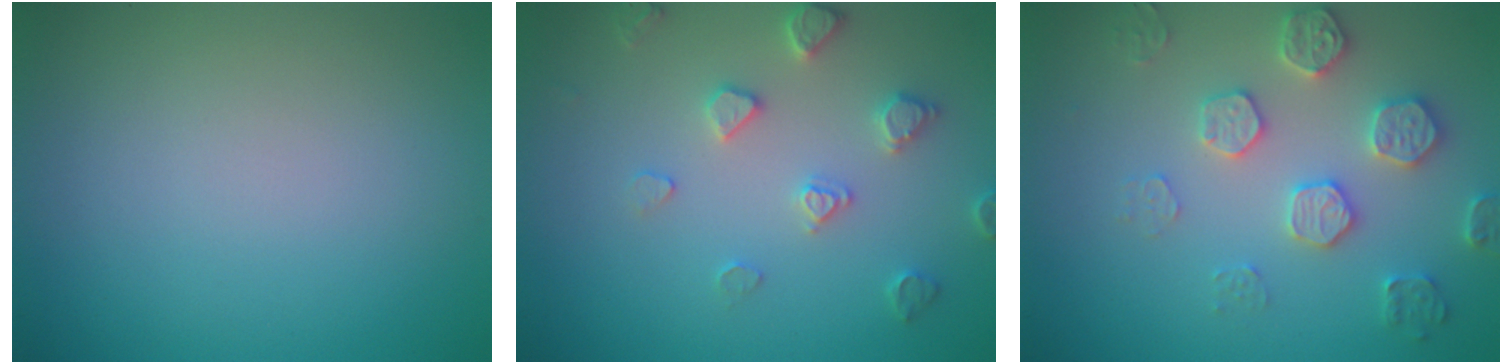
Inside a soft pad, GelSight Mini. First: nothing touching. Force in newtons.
{"total": 2.9, "press": 2.8, "slide": 0.7}
{"total": 4.0, "press": 3.9, "slide": 0.9}